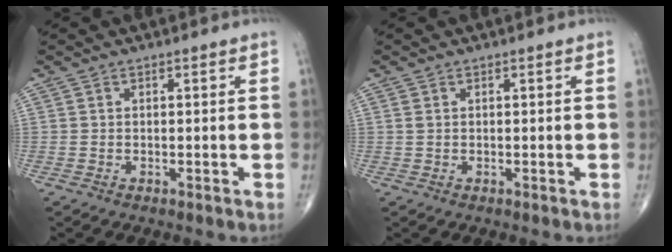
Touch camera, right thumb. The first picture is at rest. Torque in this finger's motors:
{"motor_torque": [0.04, -0.19, 0.26, 0.13, 0.00]}